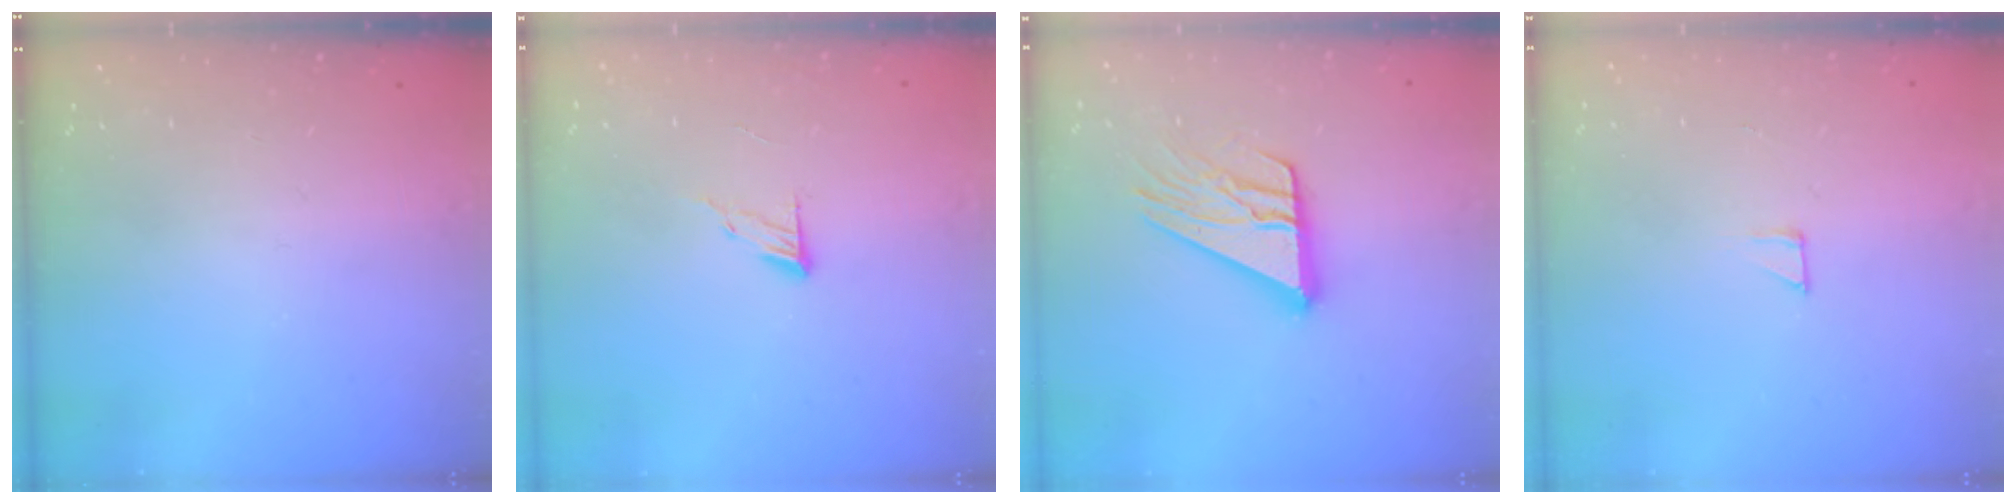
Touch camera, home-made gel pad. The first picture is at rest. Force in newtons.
{"total": 6.1, "press": 6.1, "slide": 0.5}
{"total": 15.4, "press": 15.3, "slide": 1.4}
{"total": 2.3, "press": 2.3, "slide": 0.2}